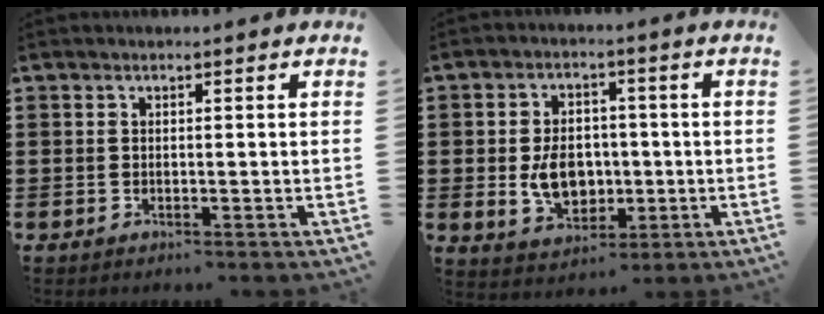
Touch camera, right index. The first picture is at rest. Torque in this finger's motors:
{"motor_torque": [1.46, 0.68, 0.45, 0.05]}